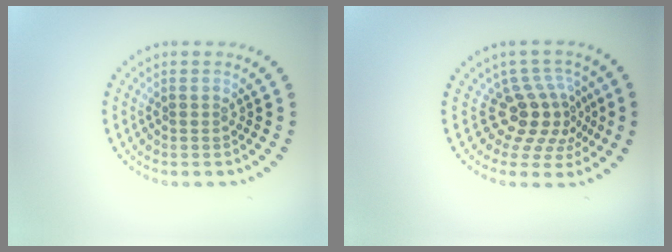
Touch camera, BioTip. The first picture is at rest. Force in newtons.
{"total": 4.2, "press": 2.8, "slide": 3.1}